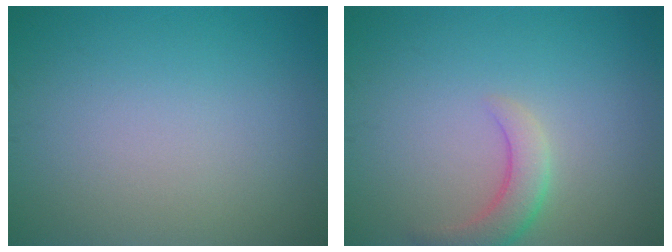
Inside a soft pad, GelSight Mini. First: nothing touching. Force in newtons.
{"total": 2.9, "press": 2.8, "slide": 0.3}